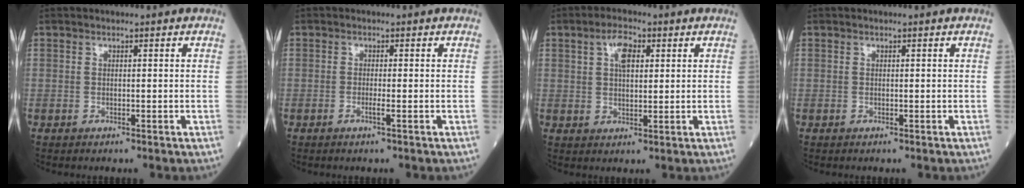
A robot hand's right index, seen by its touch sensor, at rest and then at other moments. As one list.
[{"total": 1.3, "force": [-0.6, -0.3, 1.1], "torque": [-0.019, -0.002, -0.013]}, {"total": 4.7, "force": [1.8, 2.1, 3.8], "torque": [-0.069, 0.010, 0.032]}, {"total": 0.0}]